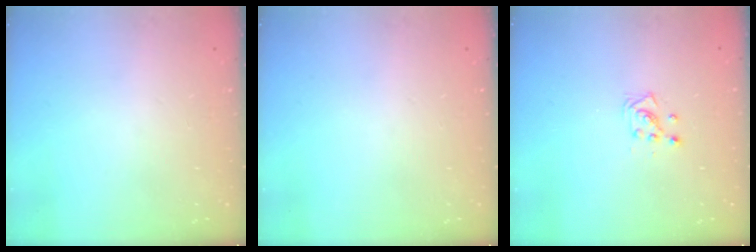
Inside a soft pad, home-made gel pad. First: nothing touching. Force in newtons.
{"total": 0.0}
{"total": 3.3, "press": 3.2, "slide": 0.5}